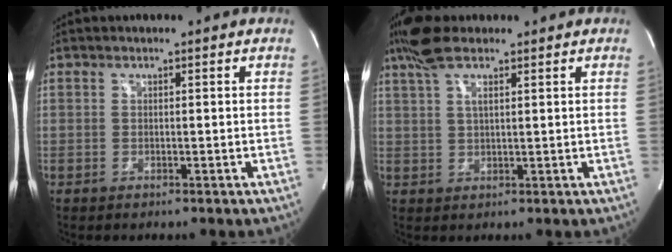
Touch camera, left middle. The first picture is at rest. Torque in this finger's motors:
{"motor_torque": [0.77, -0.45, 0.29, 0.10]}